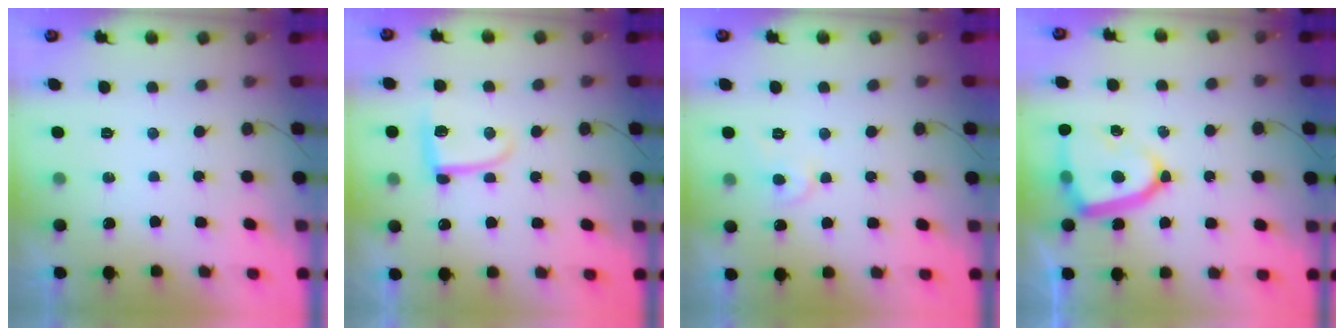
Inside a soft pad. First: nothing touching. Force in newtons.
{"total": 8.0, "press": 7.9, "slide": 0.4}
{"total": 6.2, "press": 6.2, "slide": 0.6}
{"total": 13.4, "press": 13.3, "slide": 1.7}